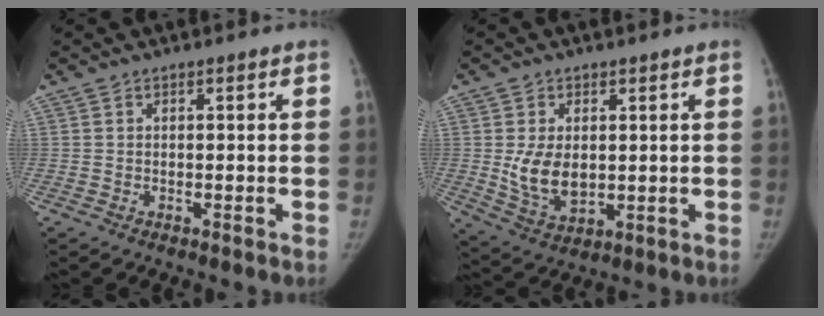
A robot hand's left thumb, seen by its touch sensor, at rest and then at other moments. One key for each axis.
{"total": 7.9, "fx": 0.8, "fy": 5.5, "fz": 5.6, "tx": -0.078, "ty": -0.019, "tz": 0.029}